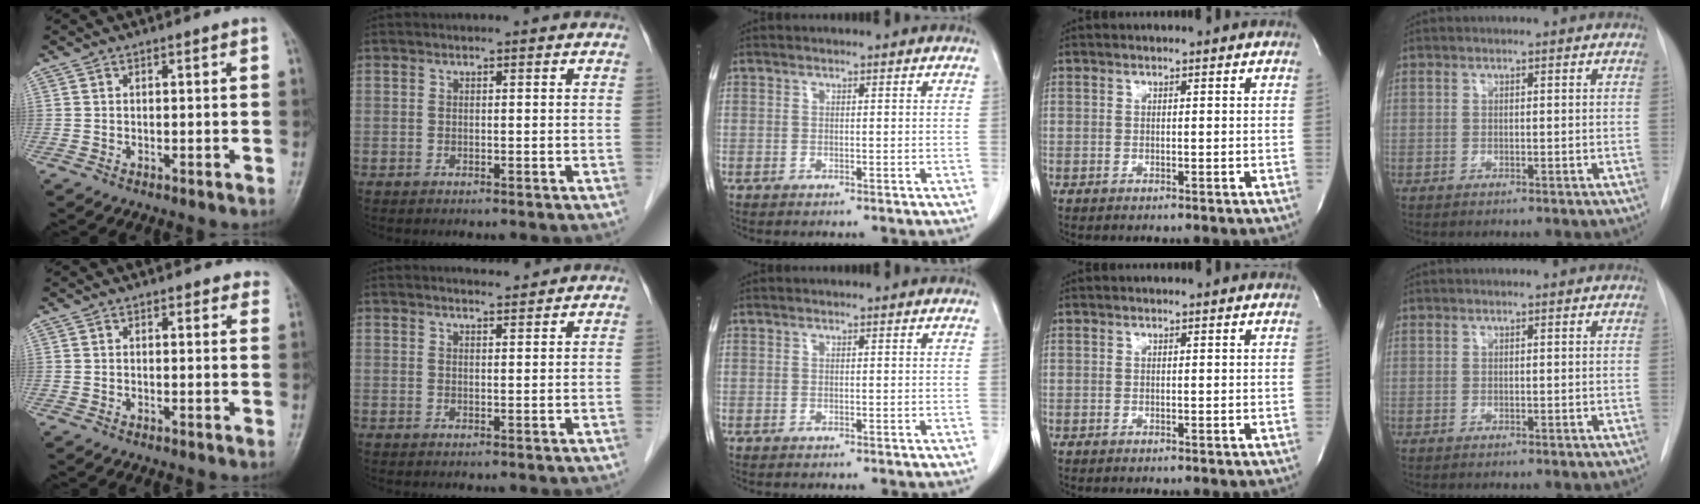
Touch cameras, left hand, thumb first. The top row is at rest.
{"thumb": {"total": 2.5, "force": [2.1, 1.3, 0.6], "torque": [0.021, -0.006, 0.010]}, "index": {"total": 2.6, "force": [2.5, 0.2, 0.4], "torque": [-0.011, 0.004, 0.041]}}